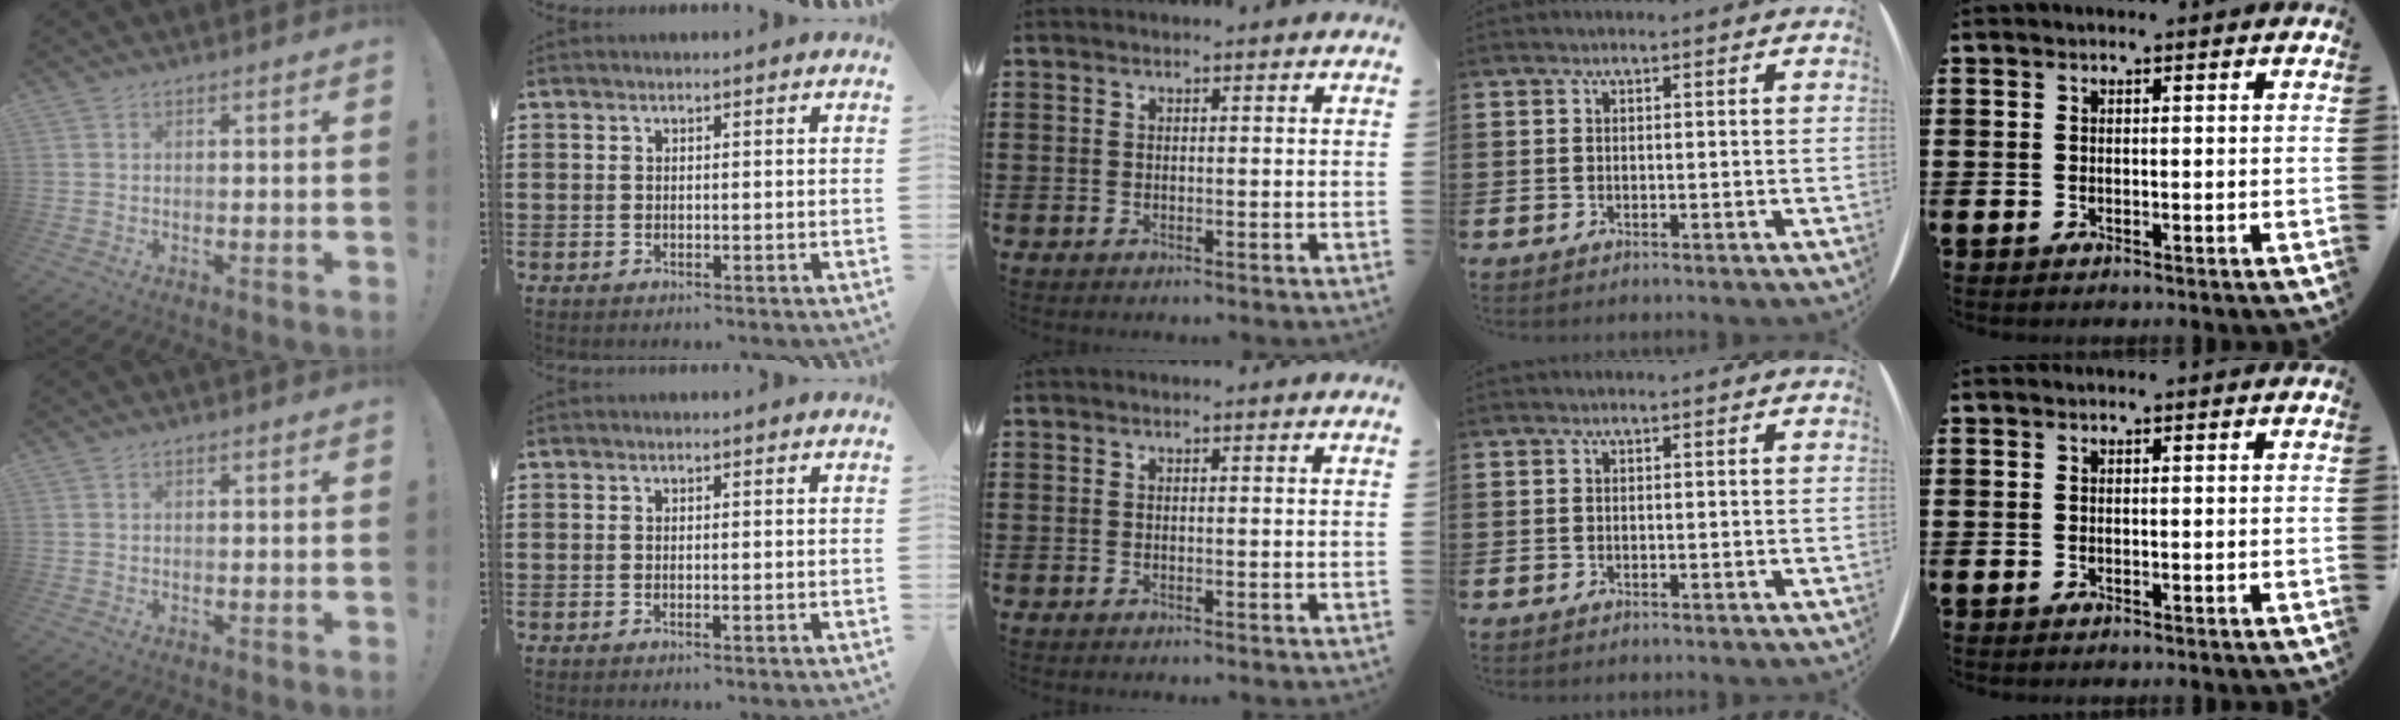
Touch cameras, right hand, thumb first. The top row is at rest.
{"index": {"total": 0.5, "force": [0.0, -0.1, 0.5], "torque": [-0.008, -0.006, 0.002]}}